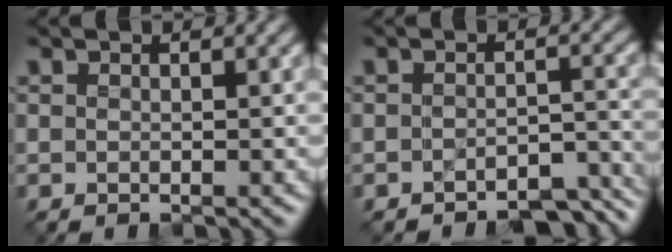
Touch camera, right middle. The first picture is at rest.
{"total": 3.9, "force": [-3.4, 1.0, 1.5], "torque": [-0.012, -0.001, -0.043]}